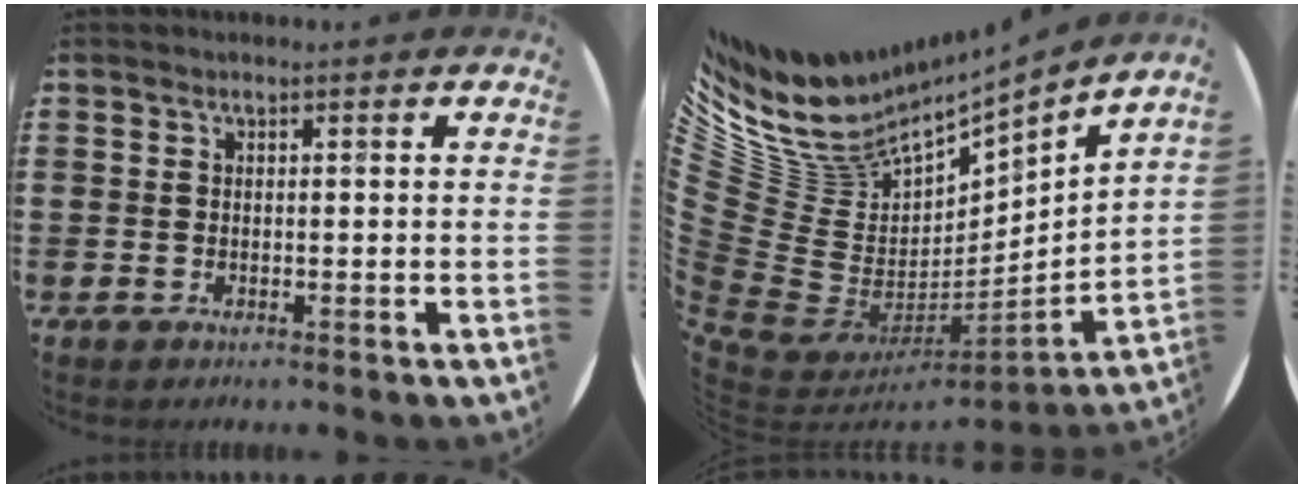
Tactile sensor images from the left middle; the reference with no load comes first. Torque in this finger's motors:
{"motor_torque": [0.14, -2.00, 0.28, 0.07]}